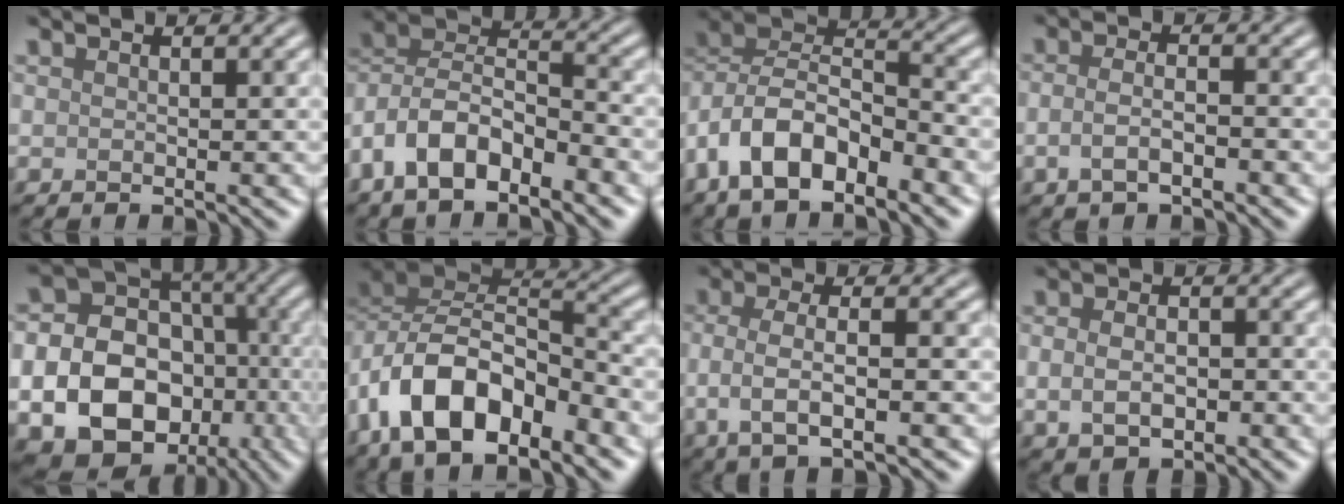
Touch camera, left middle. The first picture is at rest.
{"total": 8.2, "force": [-4.4, 4.0, 5.7], "torque": [-0.098, 0.010, -0.091]}
{"total": 9.3, "force": [-4.4, 4.8, 6.7], "torque": [-0.113, 0.009, -0.092]}
{"total": 2.6, "force": [-1.1, 1.1, 2.1], "torque": [-0.046, -0.001, -0.025]}
{"total": 18.3, "force": [-5.1, 15.3, 8.5], "torque": [-0.173, -0.038, -0.092]}
{"total": 11.1, "force": [-4.9, 6.0, 7.9], "torque": [-0.131, 0.008, -0.097]}
{"total": 4.5, "force": [-1.1, 1.6, 4.1], "torque": [-0.083, -0.001, -0.022]}
{"total": 3.9, "force": [-0.6, 2.7, 2.7], "torque": [-0.040, -0.002, -0.008]}